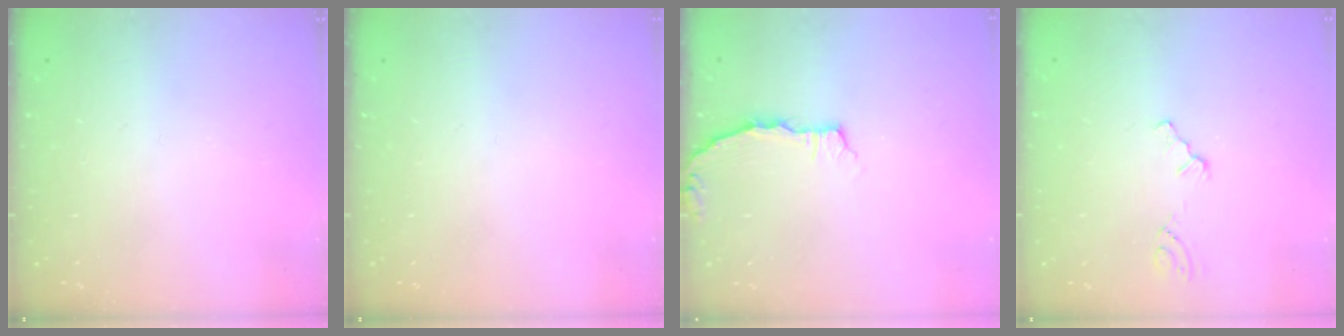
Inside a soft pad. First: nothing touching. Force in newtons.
{"total": 0.0}
{"total": 2.8, "press": 2.8, "slide": 0.4}
{"total": 1.3, "press": 1.3, "slide": 0.3}